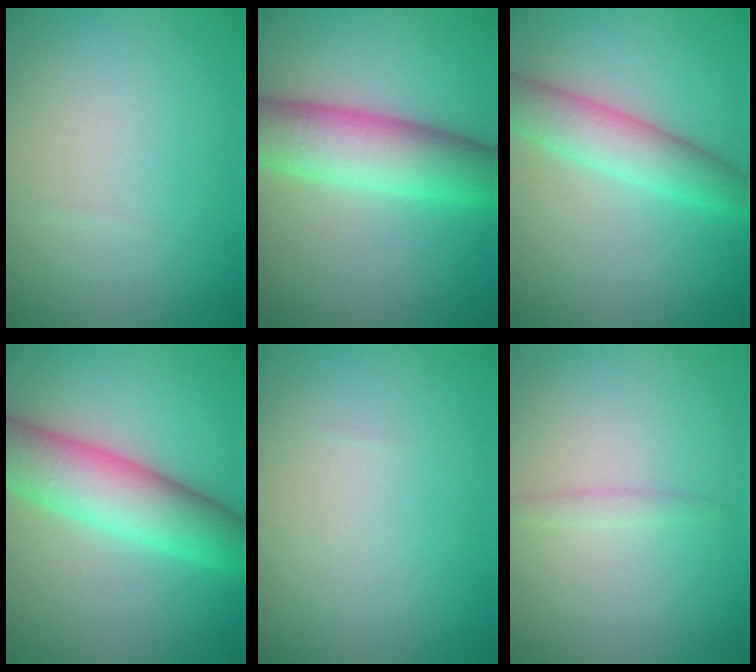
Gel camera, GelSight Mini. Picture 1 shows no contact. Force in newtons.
{"total": 7.5, "press": 7.5, "slide": 0.1}
{"total": 4.4, "press": 4.4, "slide": 0.2}
{"total": 7.6, "press": 7.6, "slide": 0.3}
{"total": 0.0}
{"total": 0.7, "press": 0.7, "slide": 0.0}